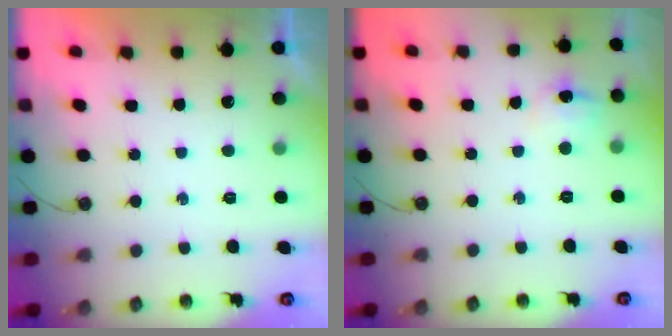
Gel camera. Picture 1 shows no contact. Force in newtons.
{"total": 6.4, "press": 6.4, "slide": 0.4}